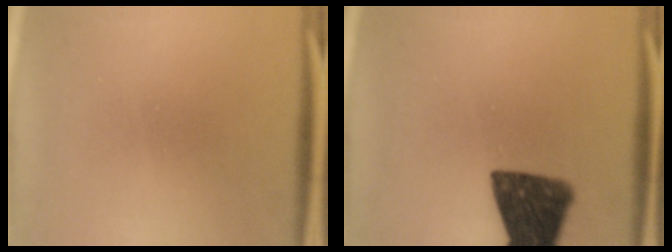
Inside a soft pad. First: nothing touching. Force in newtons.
{"total": 15.2}